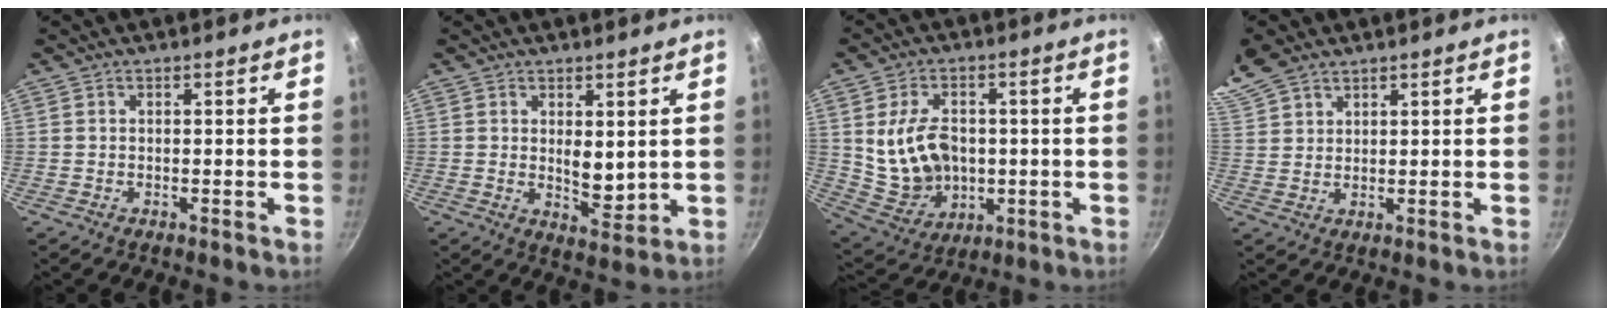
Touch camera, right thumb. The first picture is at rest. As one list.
[{"total": 5.6, "force": [1.3, 2.4, 4.9], "torque": [-0.067, -0.025, 0.025]}, {"total": 13.0, "force": [0.5, 9.4, 8.9], "torque": [-0.139, -0.005, 0.031]}, {"total": 8.8, "force": [6.7, 4.6, 3.2], "torque": [-0.066, 0.011, 0.140]}]